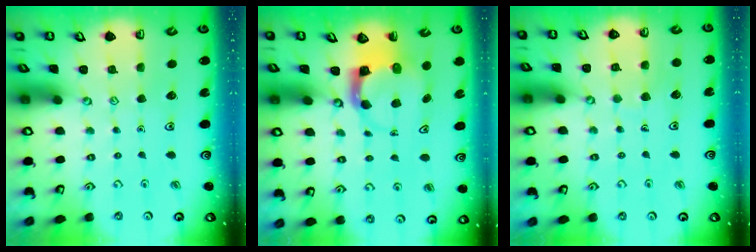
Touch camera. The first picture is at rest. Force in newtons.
{"total": 3.6, "press": 3.5, "slide": 0.5}
{"total": 3.9, "press": 3.9, "slide": 0.2}